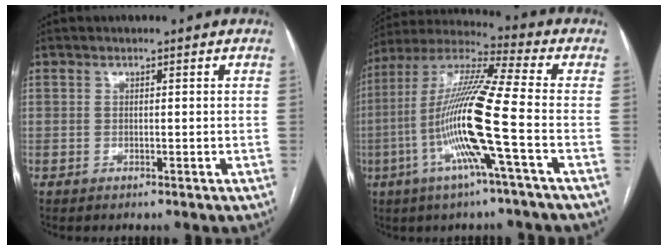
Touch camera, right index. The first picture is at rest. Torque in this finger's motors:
{"motor_torque": [2.14, 0.00, 1.05, 0.21]}